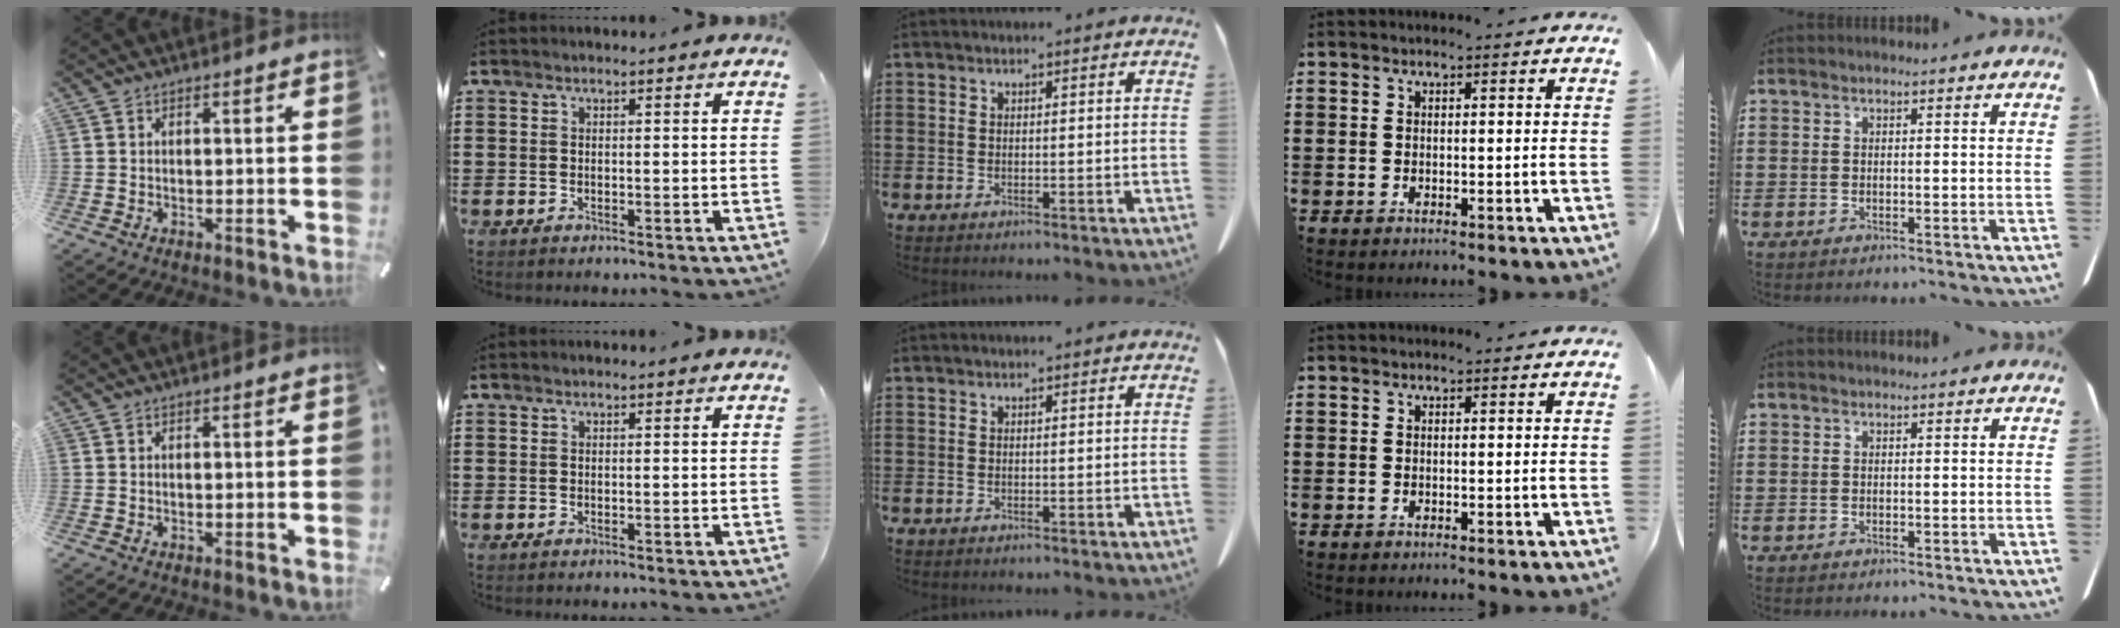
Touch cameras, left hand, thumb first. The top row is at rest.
{}